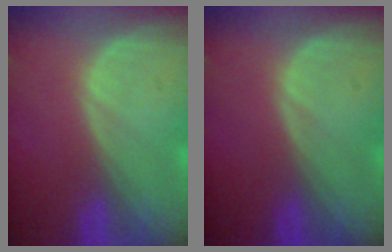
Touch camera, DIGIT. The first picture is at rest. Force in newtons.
{"total": 0.0}